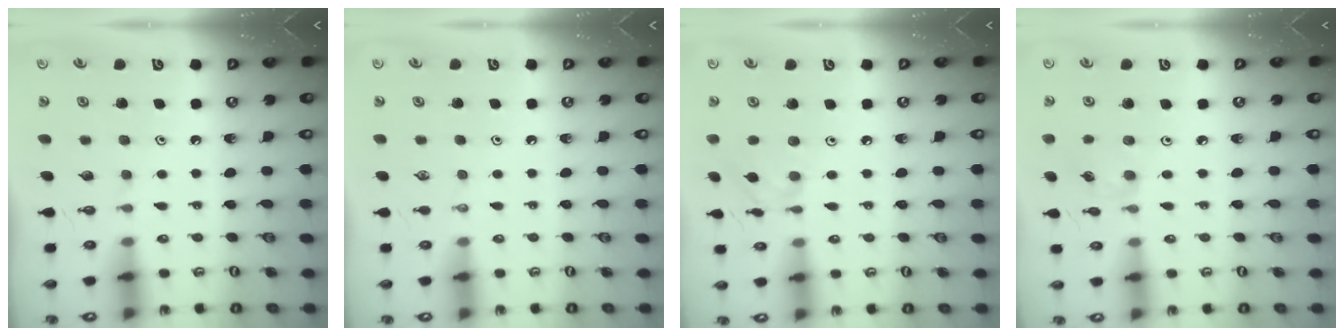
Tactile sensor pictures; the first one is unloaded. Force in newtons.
{"total": 0.0}
{"total": 3.6, "press": 3.6, "slide": 0.4}
{"total": 3.6, "press": 3.6, "slide": 0.5}